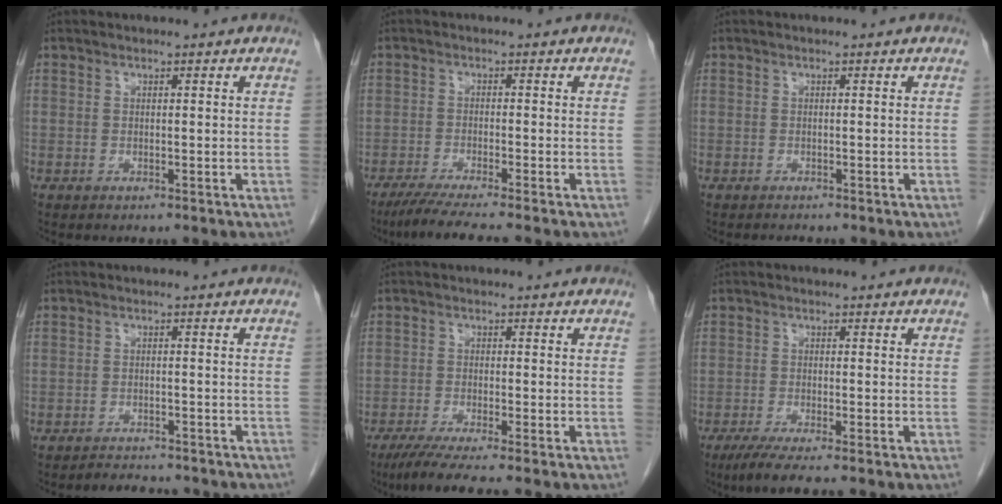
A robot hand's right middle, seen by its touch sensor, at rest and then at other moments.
{"total": 6.9, "force": [-5.6, -1.1, 3.8], "torque": [-0.058, -0.023, -0.093]}
{"total": 0.7, "force": [-0.7, 0.0, 0.2], "torque": [-0.007, -0.003, -0.008]}
{"total": 6.0, "force": [-5.4, 1.7, 1.8], "torque": [-0.025, 0.001, -0.067]}
{"total": 6.0, "force": [-4.6, -0.7, 3.8], "torque": [-0.062, -0.018, -0.079]}
{"total": 4.9, "force": [-3.7, -0.2, 3.3], "torque": [-0.057, -0.014, -0.064]}